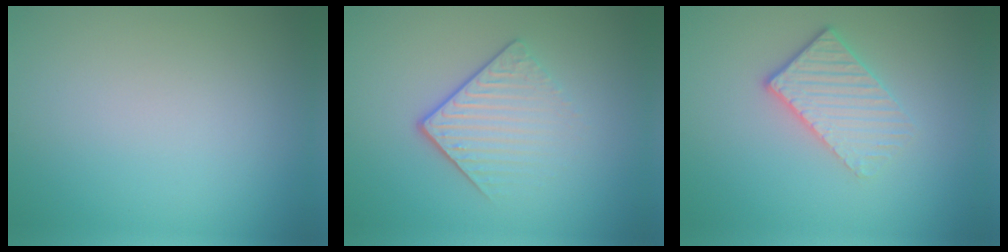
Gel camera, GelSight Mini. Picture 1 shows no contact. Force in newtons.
{"total": 4.1, "press": 2.5, "slide": 3.2}
{"total": 3.1, "press": 2.7, "slide": 1.7}